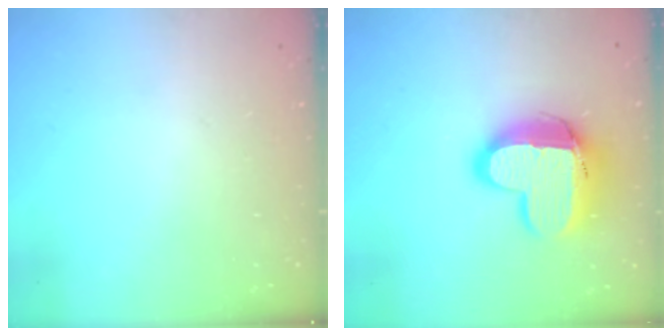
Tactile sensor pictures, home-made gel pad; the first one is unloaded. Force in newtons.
{"total": 15.3, "press": 15.2, "slide": 1.2}